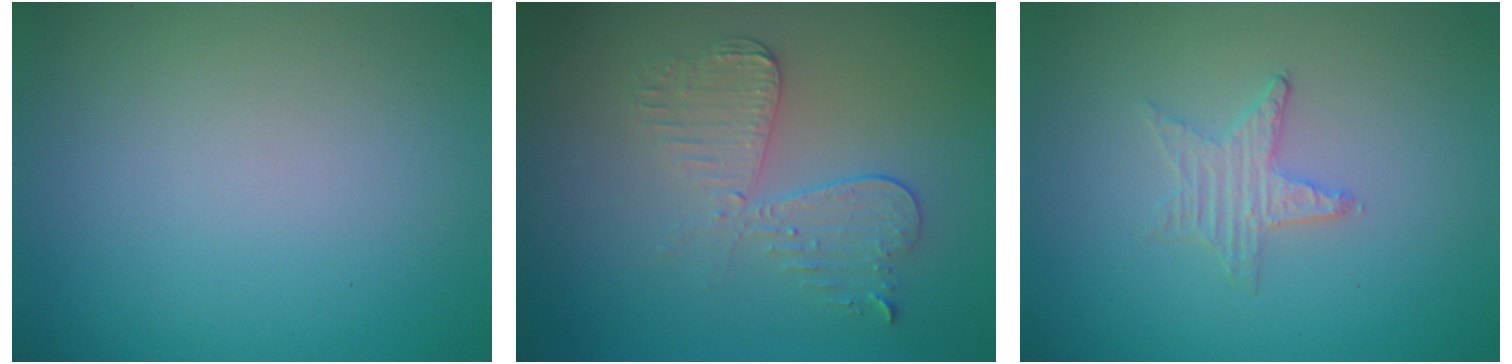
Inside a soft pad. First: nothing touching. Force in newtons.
{"total": 3.6, "press": 3.2, "slide": 1.8}
{"total": 0.9, "press": 0.9, "slide": 0.2}